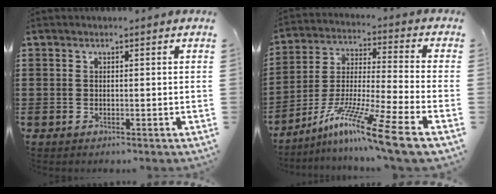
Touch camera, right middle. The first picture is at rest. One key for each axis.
{"total": 13.1, "fx": -9.3, "fy": -0.4, "fz": 9.2, "tx": -0.178, "ty": 0.001, "tz": -0.180}